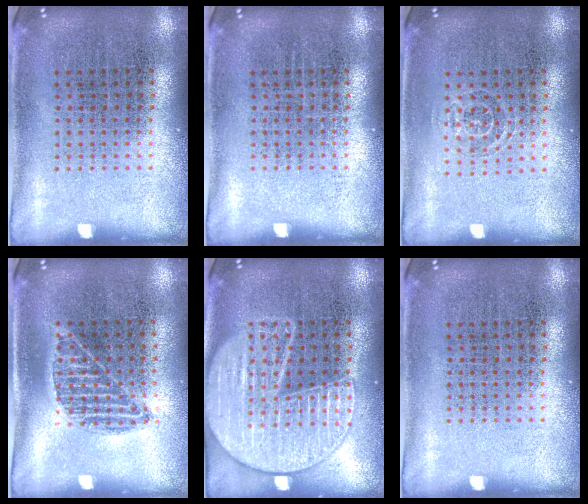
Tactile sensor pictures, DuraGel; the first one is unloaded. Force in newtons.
{"total": 0.0}
{"total": 0.8, "press": 0.6, "slide": 0.6}
{"total": 0.9, "press": 0.8, "slide": 0.5}
{"total": 3.5, "press": 3.5, "slide": 0.4}
{"total": 0.0}